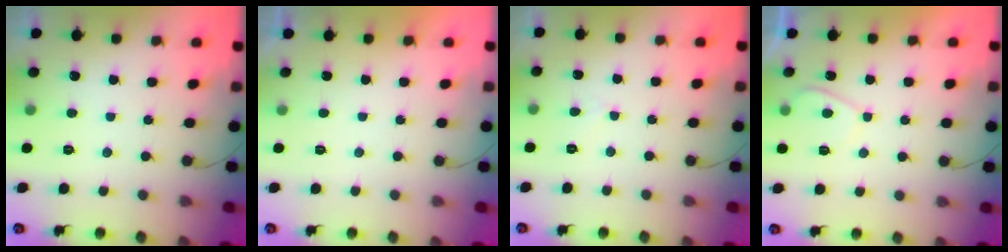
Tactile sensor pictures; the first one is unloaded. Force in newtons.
{"total": 2.2, "press": 2.2, "slide": 0.4}
{"total": 2.1, "press": 2.1, "slide": 0.2}
{"total": 3.4, "press": 3.3, "slide": 0.8}